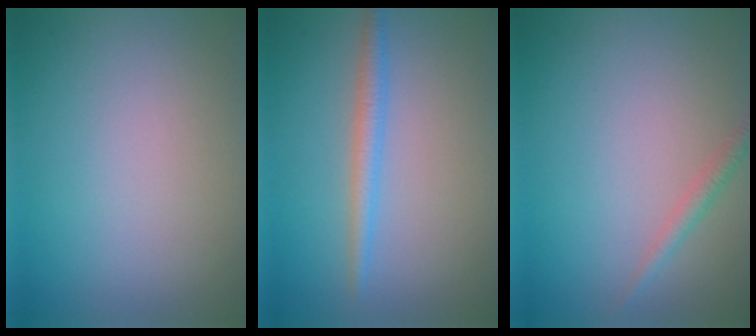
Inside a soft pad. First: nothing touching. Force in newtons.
{"total": 2.1, "press": 2.1, "slide": 0.0}
{"total": 1.3, "press": 1.3, "slide": 0.0}